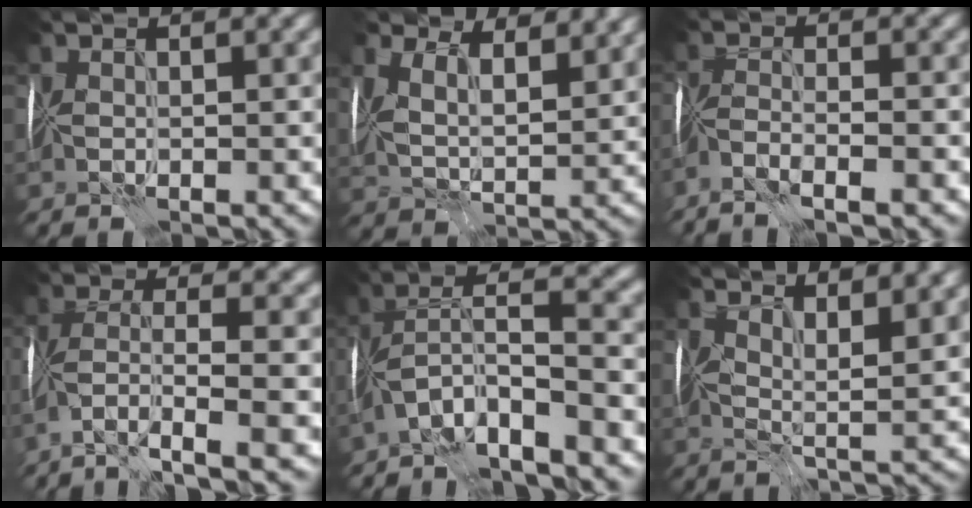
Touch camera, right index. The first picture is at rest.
{"total": 8.4, "force": [5.8, 3.9, 4.6], "torque": [-0.091, 0.018, 0.079]}
{"total": 3.9, "force": [-2.8, 0.6, 2.7], "torque": [-0.056, 0.004, -0.059]}
{"total": 7.2, "force": [-3.4, 1.9, 6.1], "torque": [-0.117, 0.013, -0.068]}
{"total": 8.2, "force": [-5.1, 1.7, 6.2], "torque": [-0.095, 0.020, -0.099]}
{"total": 5.9, "force": [4.3, 1.4, 3.7], "torque": [-0.063, 0.003, 0.069]}